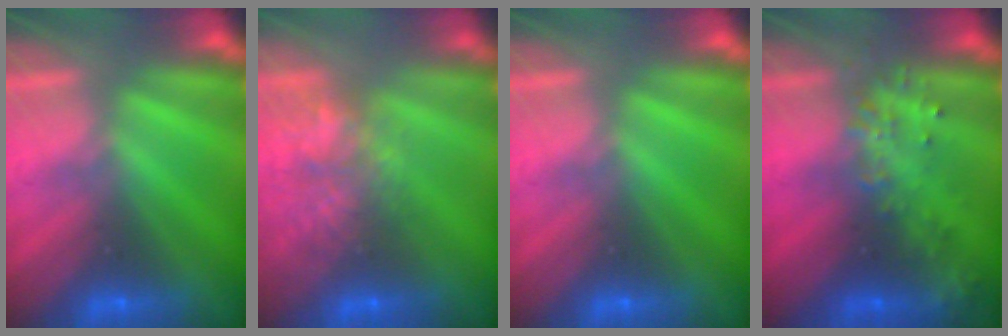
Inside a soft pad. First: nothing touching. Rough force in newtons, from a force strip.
{"total": 8.2}
{"total": 0.0}
{"total": 2.9}